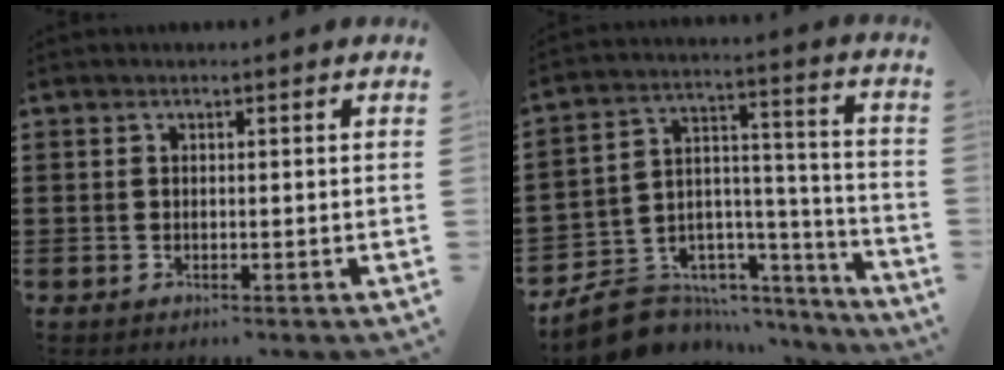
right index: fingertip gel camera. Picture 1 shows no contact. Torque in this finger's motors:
{"motor_torque": [-1.67, 0.47, -0.71, -0.21]}